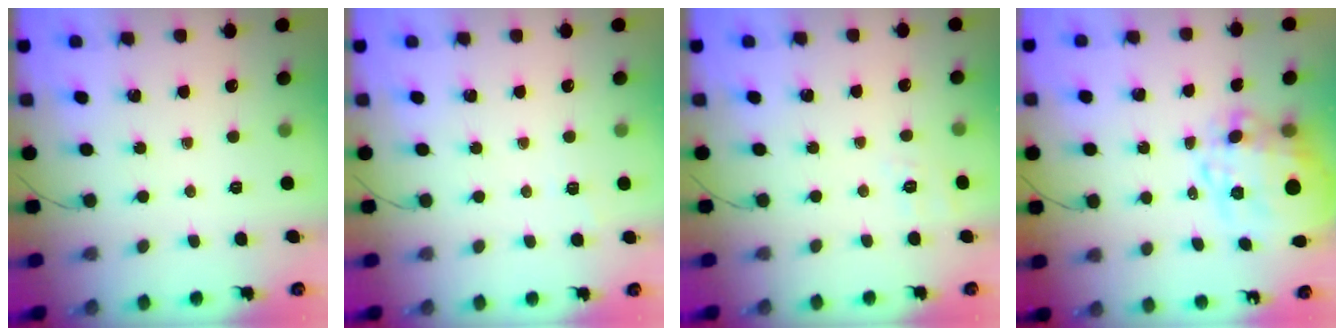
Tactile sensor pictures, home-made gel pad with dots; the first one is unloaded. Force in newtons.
{"total": 1.9, "press": 1.3, "slide": 1.4}
{"total": 5.9, "press": 5.4, "slide": 2.3}
{"total": 12.2, "press": 11.9, "slide": 2.8}